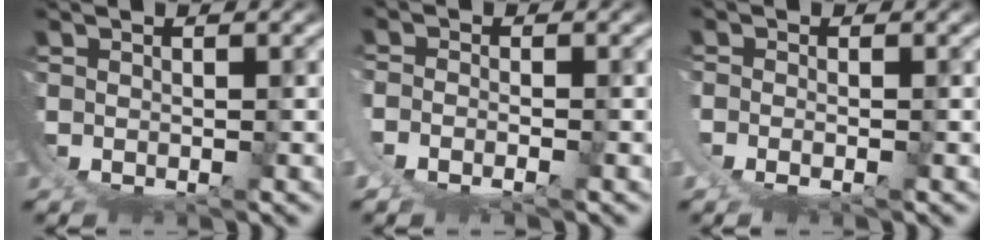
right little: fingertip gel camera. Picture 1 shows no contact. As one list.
[{"total": 2.7, "force": [0.0, 2.0, 1.8], "torque": [-0.052, -0.011, 0.003]}, {"total": 1.3, "force": [0.1, 0.4, 1.3], "torque": [-0.033, -0.009, 0.007]}]